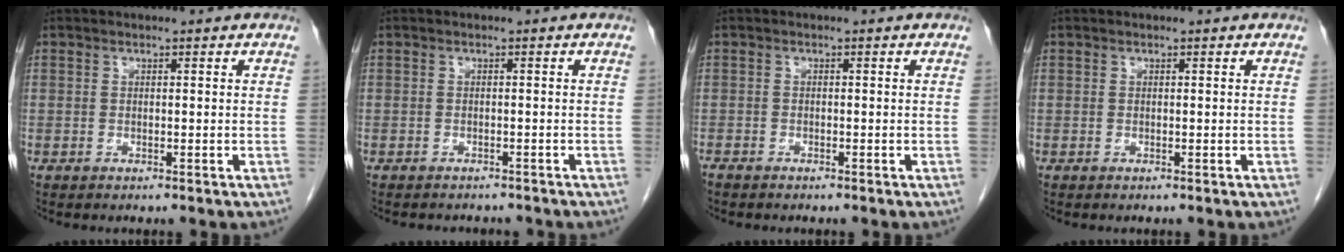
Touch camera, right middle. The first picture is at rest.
{"total": 4.4, "force": [-4.1, 1.5, 1.1], "torque": [-0.012, -0.001, -0.046]}
{"total": 1.4, "force": [-1.3, 0.5, 0.4], "torque": [-0.013, -0.002, -0.023]}
{"total": 0.0}